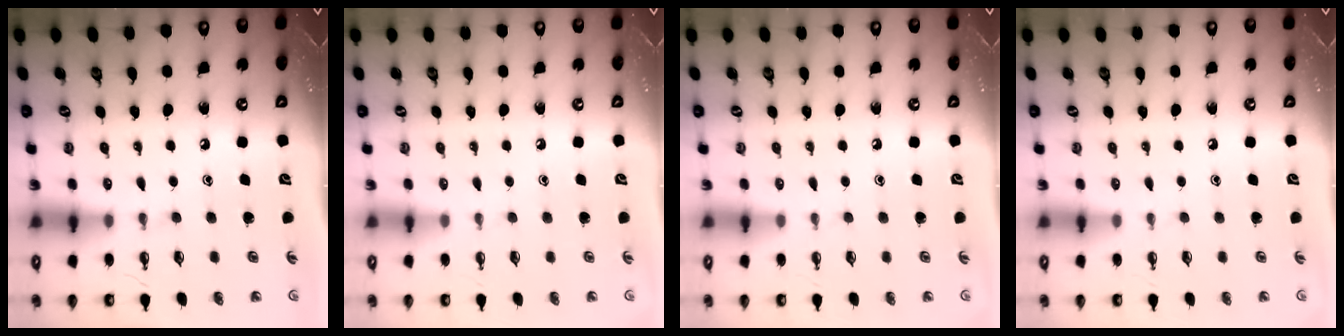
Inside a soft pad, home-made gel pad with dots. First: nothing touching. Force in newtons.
{"total": 0.0}
{"total": 0.0}
{"total": 0.0}